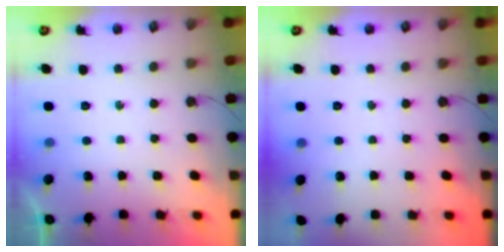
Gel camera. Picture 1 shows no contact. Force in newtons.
{"total": 0.0}